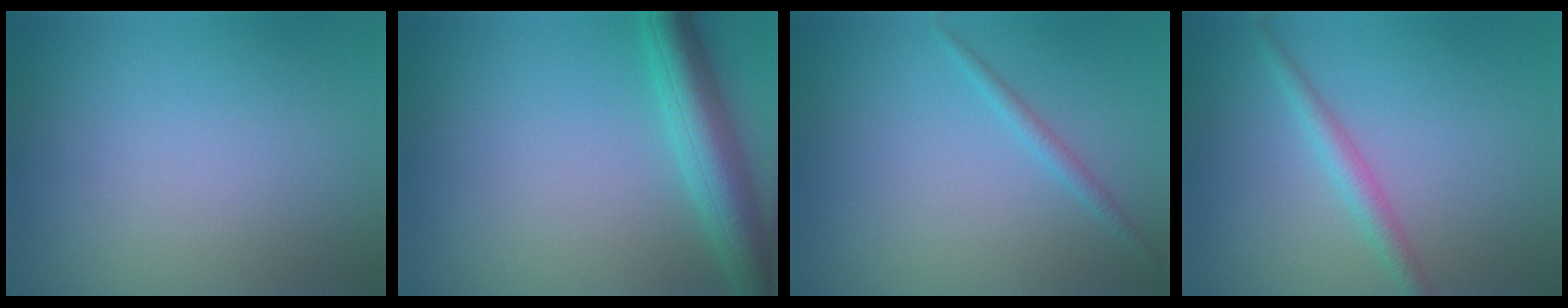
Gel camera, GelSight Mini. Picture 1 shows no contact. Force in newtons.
{"total": 5.6, "press": 5.6, "slide": 0.3}
{"total": 1.2, "press": 1.2, "slide": 0.0}
{"total": 2.2, "press": 2.2, "slide": 0.0}